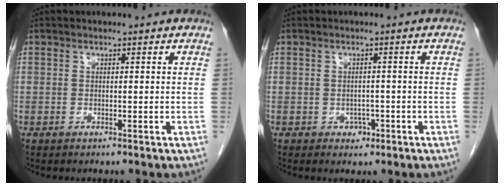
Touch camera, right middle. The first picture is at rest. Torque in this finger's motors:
{"motor_torque": [0.23, -0.02, 0.07, 0.00]}